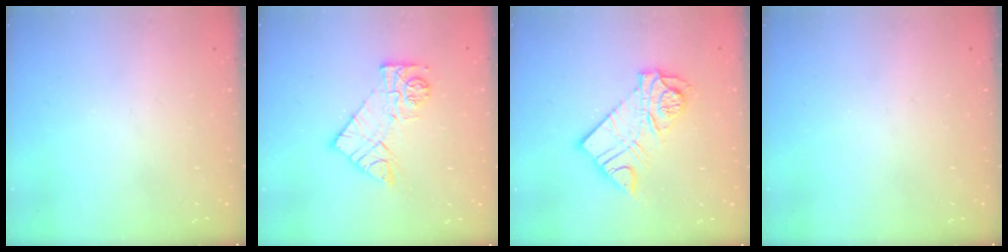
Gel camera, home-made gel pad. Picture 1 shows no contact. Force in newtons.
{"total": 11.2, "press": 11.2, "slide": 0.8}
{"total": 13.1, "press": 13.0, "slide": 1.3}
{"total": 0.0}